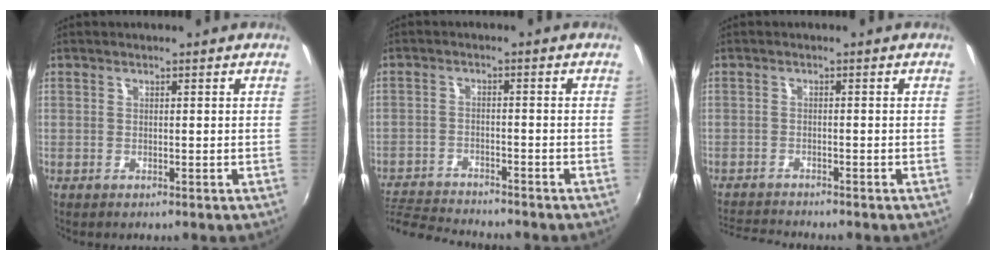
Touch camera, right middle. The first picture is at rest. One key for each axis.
{"total": 9.7, "fx": -9.2, "fy": 1.4, "fz": 2.7, "tx": -0.079, "ty": -0.013, "tz": -0.161}
{"total": 5.1, "fx": -5.0, "fy": 0.2, "fz": 1.0, "tx": -0.038, "ty": -0.013, "tz": -0.092}